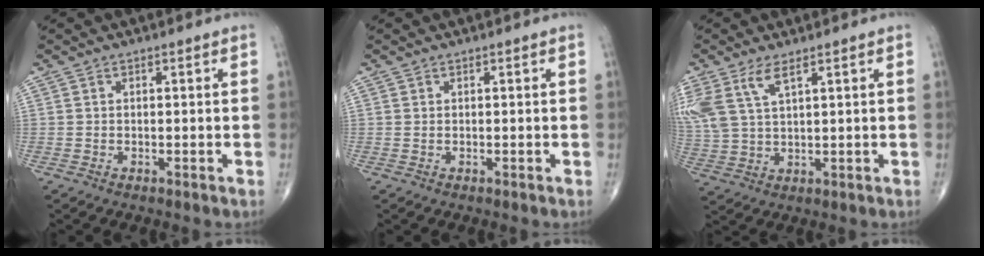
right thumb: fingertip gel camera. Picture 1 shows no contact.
{"total": 0.0}
{"total": 9.3, "force": [4.9, 3.9, 6.9], "torque": [-0.168, -0.007, 0.109]}